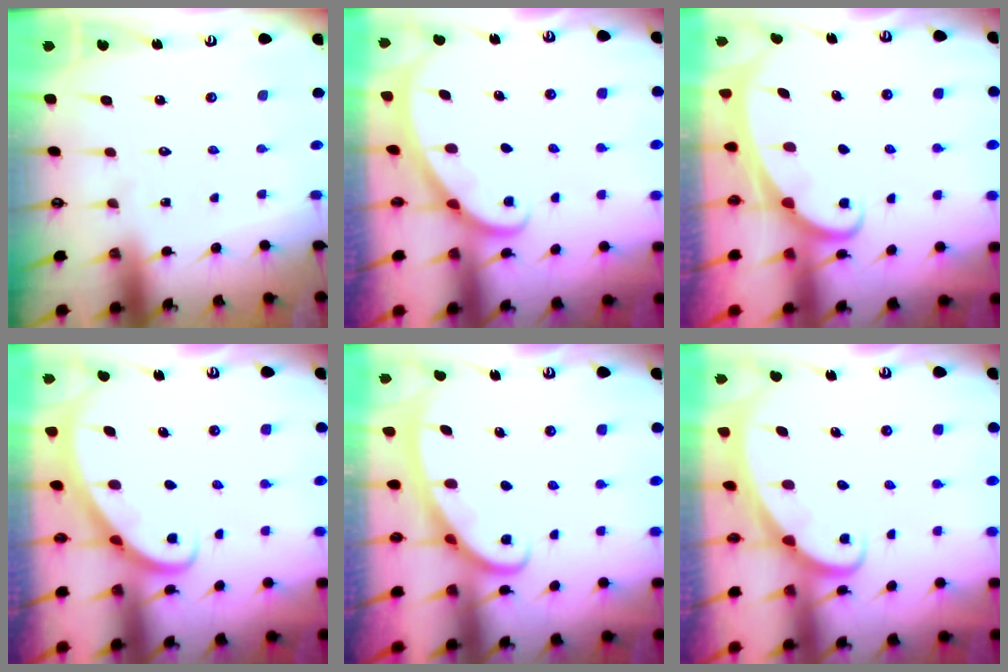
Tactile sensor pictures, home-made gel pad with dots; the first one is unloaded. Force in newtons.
{"total": 1.4, "press": 1.4, "slide": 0.0}
{"total": 1.9, "press": 1.9, "slide": 0.3}
{"total": 2.7, "press": 2.7, "slide": 0.2}
{"total": 2.8, "press": 2.8, "slide": 0.4}
{"total": 2.3, "press": 2.3, "slide": 0.3}